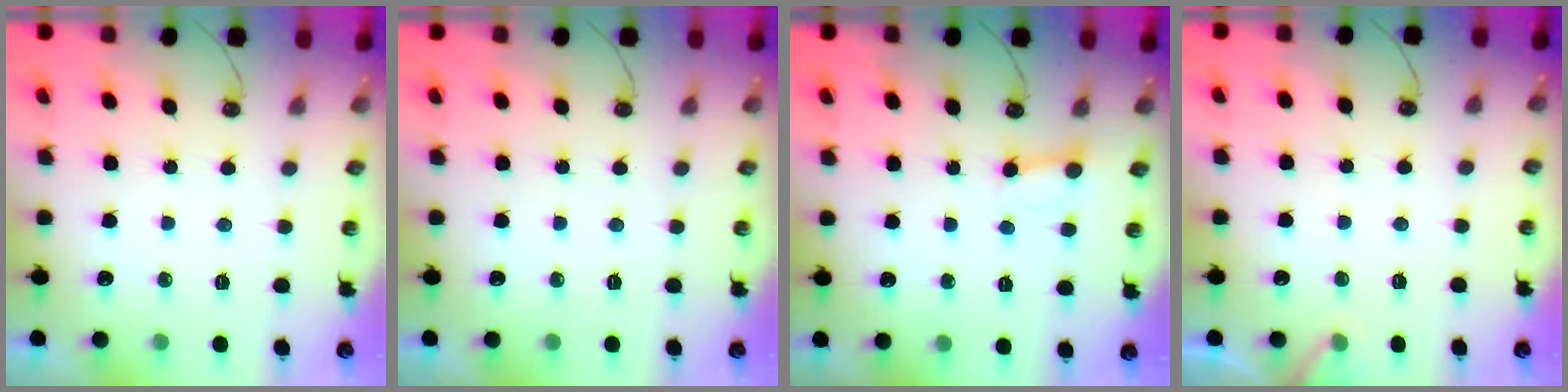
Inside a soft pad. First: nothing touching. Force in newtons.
{"total": 0.0}
{"total": 2.6, "press": 2.5, "slide": 0.4}
{"total": 6.3, "press": 6.3, "slide": 0.4}